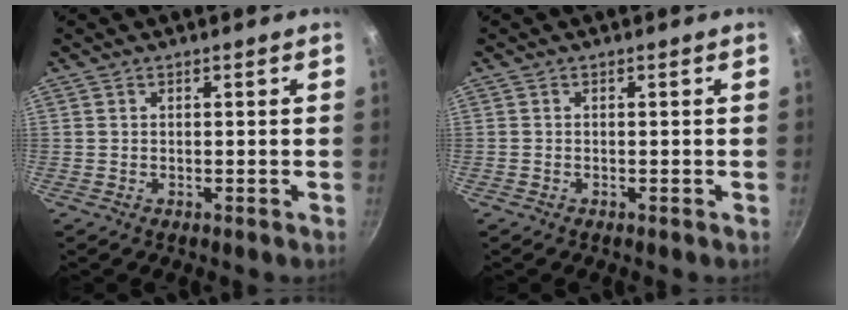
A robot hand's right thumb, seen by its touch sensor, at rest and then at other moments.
{"total": 0.0}